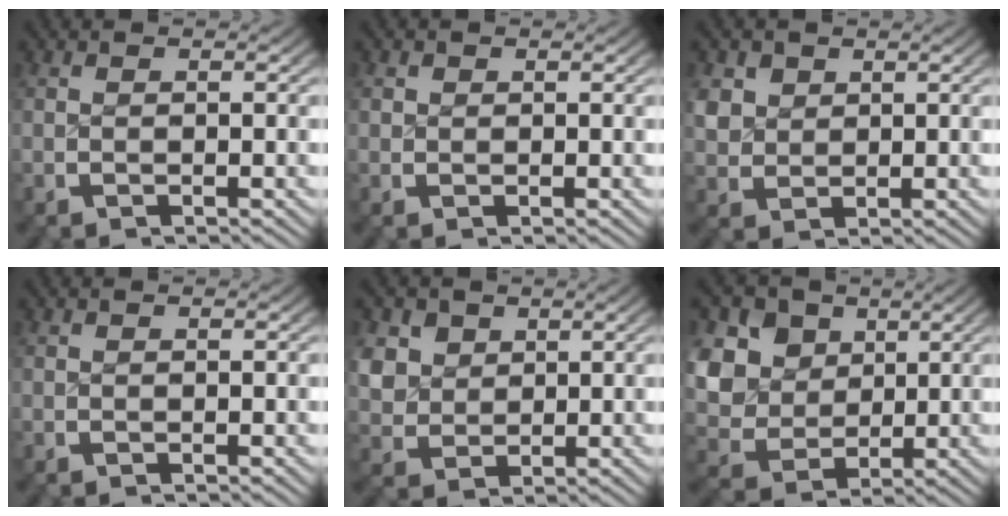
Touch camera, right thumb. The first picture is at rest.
{"total": 0.7, "force": [0.3, 0.6, 0.1], "torque": [-0.001, -0.004, 0.008]}
{"total": 3.6, "force": [1.2, 2.9, 1.6], "torque": [-0.047, -0.014, 0.037]}
{"total": 0.0}
{"total": 5.4, "force": [1.4, 4.5, 2.6], "torque": [-0.074, -0.025, 0.042]}
{"total": 13.1, "force": [1.4, 11.0, 6.9], "torque": [-0.168, -0.034, 0.023]}